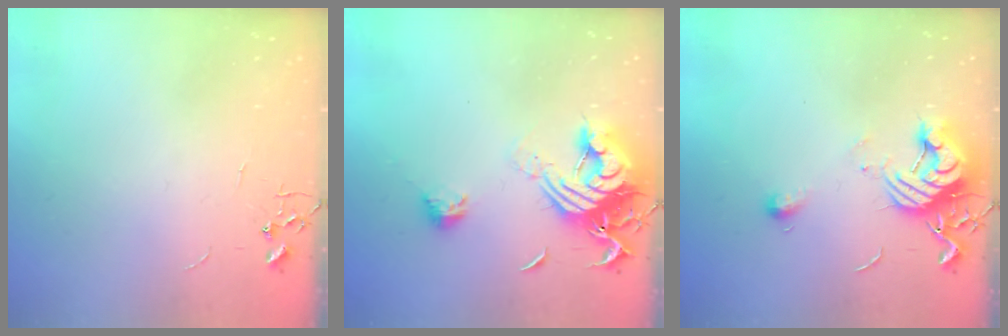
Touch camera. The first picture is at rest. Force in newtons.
{"total": 17.6, "press": 17.5, "slide": 1.2}
{"total": 12.6, "press": 12.5, "slide": 0.9}